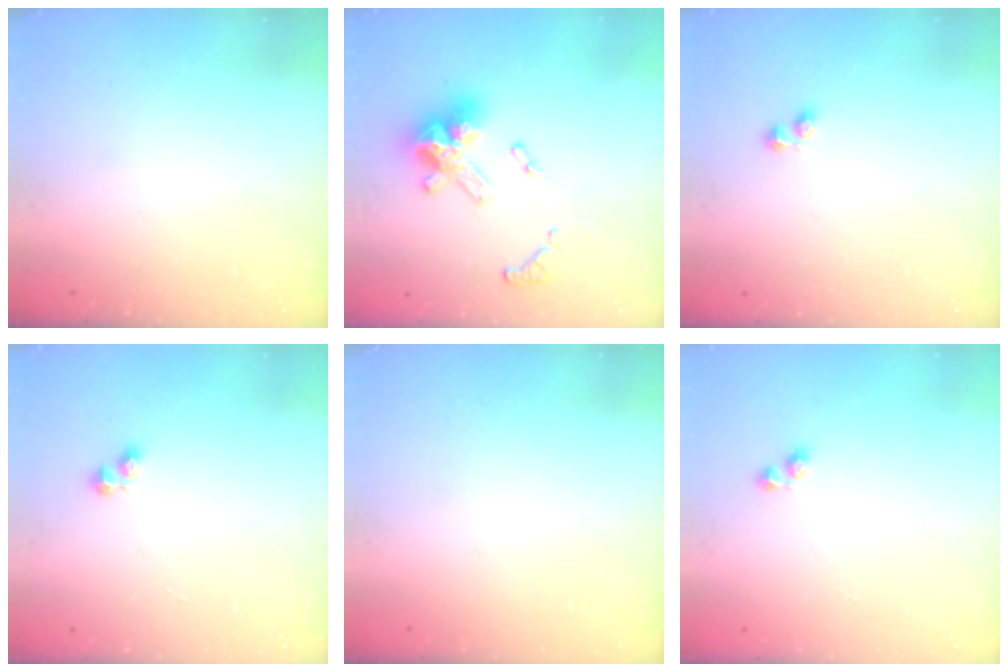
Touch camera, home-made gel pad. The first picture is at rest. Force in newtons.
{"total": 14.9, "press": 14.8, "slide": 1.7}
{"total": 1.9, "press": 1.9, "slide": 0.5}
{"total": 2.5, "press": 2.5, "slide": 0.3}
{"total": 0.0}
{"total": 2.2, "press": 1.9, "slide": 1.1}